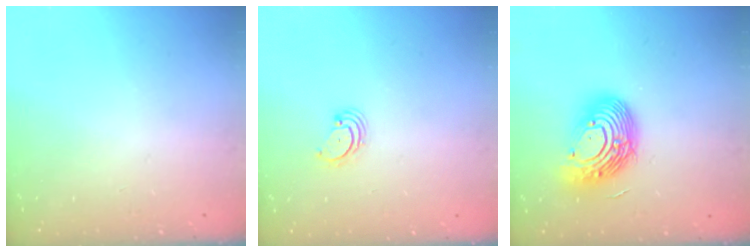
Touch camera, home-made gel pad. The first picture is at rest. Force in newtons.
{"total": 2.7, "press": 2.7, "slide": 0.3}
{"total": 15.5, "press": 15.5, "slide": 1.4}